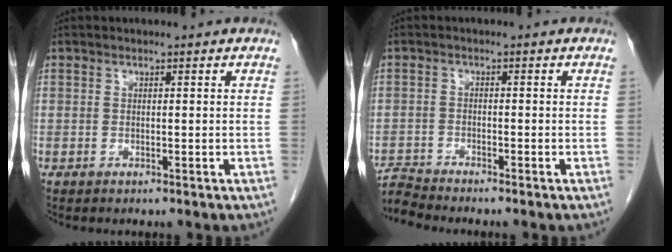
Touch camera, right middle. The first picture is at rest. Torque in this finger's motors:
{"motor_torque": [-0.01, 0.10, -0.13, -0.02]}